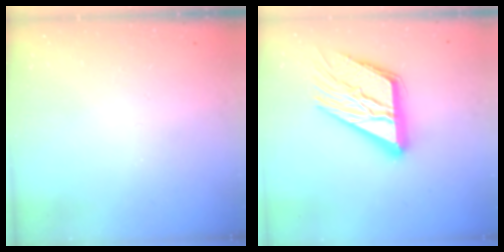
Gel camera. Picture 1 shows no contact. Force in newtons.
{"total": 18.9, "press": 18.8, "slide": 1.9}